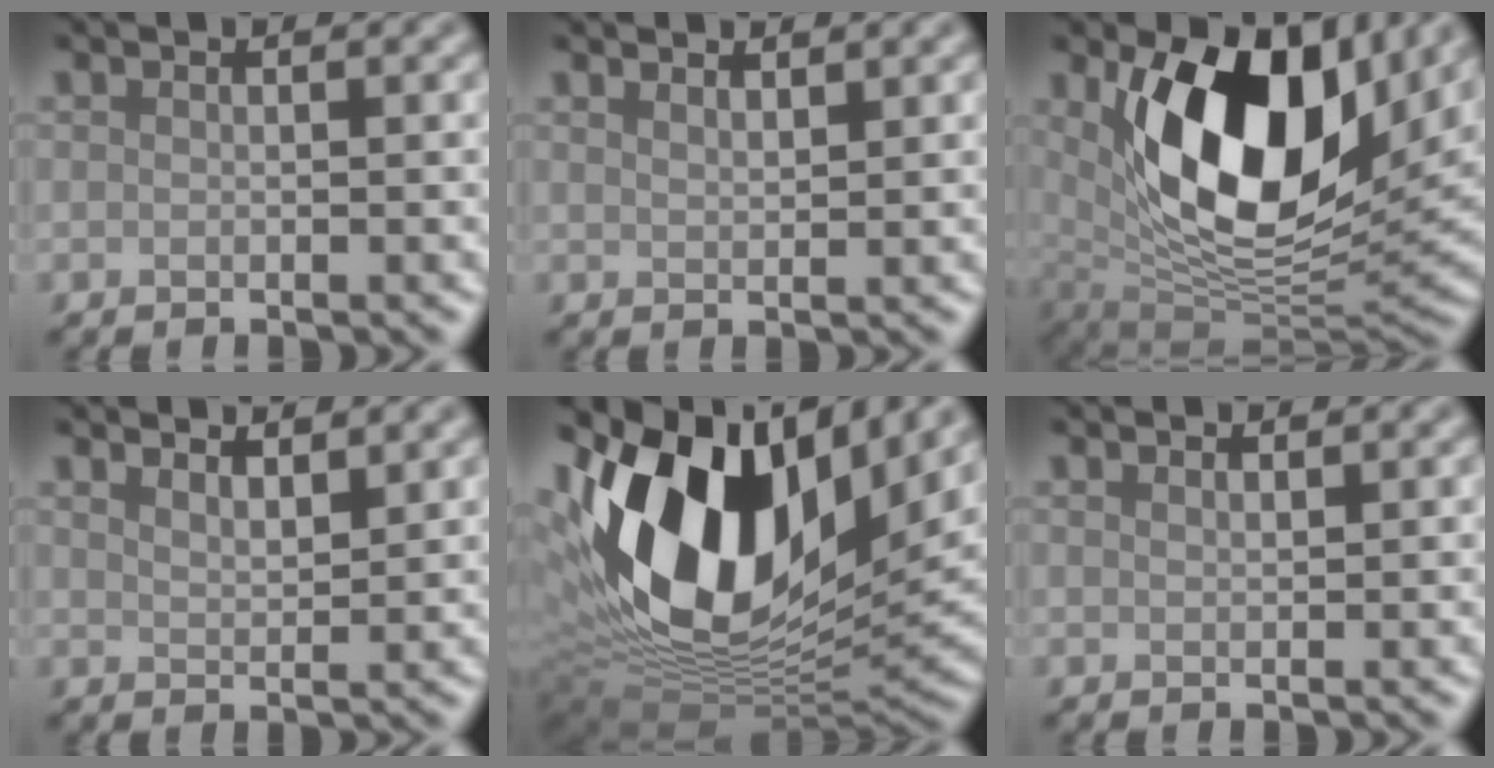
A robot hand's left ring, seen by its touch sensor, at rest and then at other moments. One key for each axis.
{"total": 1.2, "fx": 1.1, "fy": 0.2, "fz": 0.4, "tx": -0.006, "ty": 0.000, "tz": 0.017}
{"total": 14.2, "fx": 3.9, "fy": 8.0, "fz": 11.0, "tx": -0.178, "ty": -0.024, "tz": 0.074}
{"total": 2.3, "fx": 2.1, "fy": 0.5, "fz": 0.9, "tx": -0.010, "ty": 0.001, "tz": 0.034}
{"total": 17.5, "fx": 4.9, "fy": 10.5, "fz": 13.1, "tx": -0.274, "ty": 0.008, "tz": 0.085}
{"total": 0.6, "fx": 0.5, "fy": 0.0, "fz": 0.1, "tx": -0.003, "ty": 0.000, "tz": 0.009}